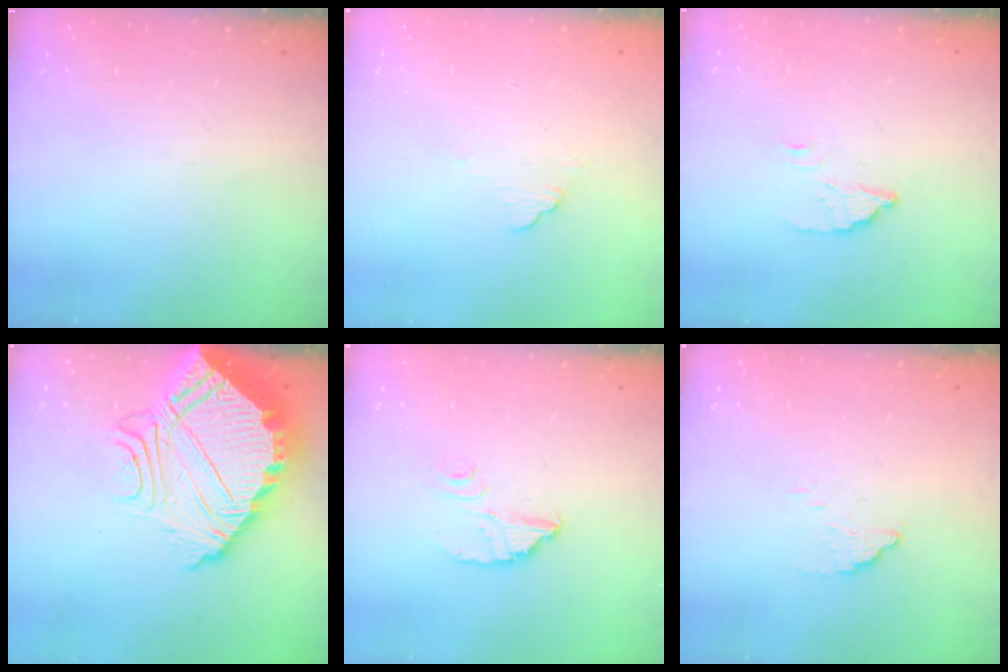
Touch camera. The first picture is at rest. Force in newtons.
{"total": 6.4, "press": 6.4, "slide": 0.4}
{"total": 2.8, "press": 2.7, "slide": 0.2}
{"total": 15.8, "press": 15.7, "slide": 1.3}
{"total": 4.2, "press": 4.1, "slide": 0.2}
{"total": 2.8, "press": 2.8, "slide": 0.1}